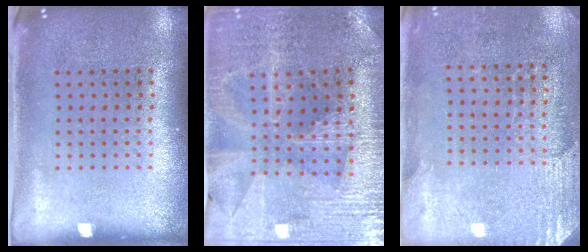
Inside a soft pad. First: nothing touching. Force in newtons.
{"total": 2.3, "press": 2.3, "slide": 0.5}
{"total": 2.7, "press": 2.5, "slide": 1.1}